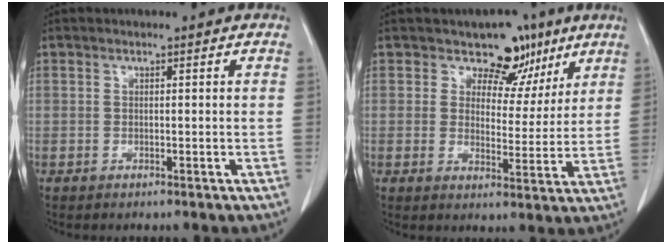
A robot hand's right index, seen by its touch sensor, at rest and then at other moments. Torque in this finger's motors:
{"motor_torque": [0.13, 0.27, 0.06, 0.01]}